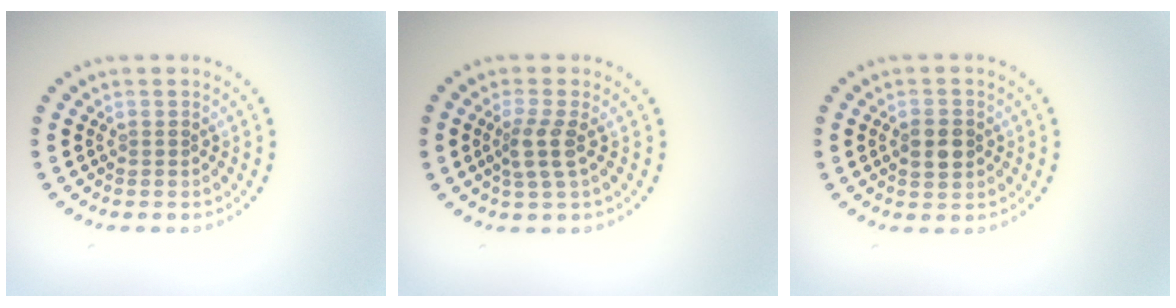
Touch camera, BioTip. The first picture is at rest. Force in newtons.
{"total": 2.4, "press": 2.0, "slide": 1.4}
{"total": 2.9, "press": 2.9, "slide": 0.0}